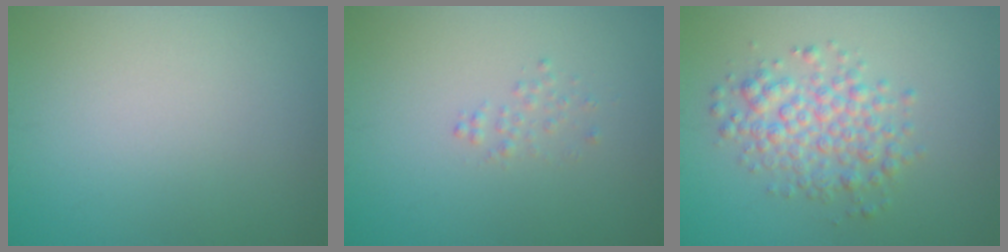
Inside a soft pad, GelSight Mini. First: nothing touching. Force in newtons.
{"total": 0.9, "press": 0.9, "slide": 0.0}
{"total": 4.0, "press": 4.0, "slide": 0.1}